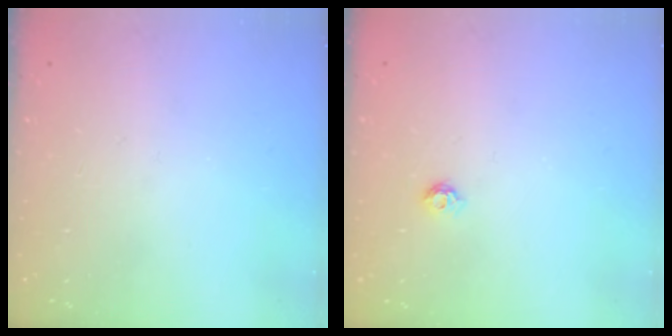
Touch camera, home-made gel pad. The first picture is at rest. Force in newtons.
{"total": 3.9, "press": 3.9, "slide": 0.5}